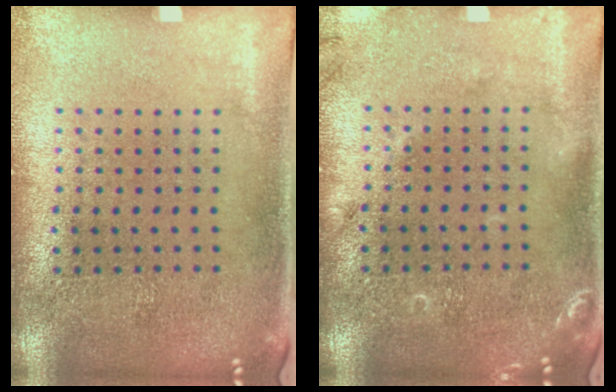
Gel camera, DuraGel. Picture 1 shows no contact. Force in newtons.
{"total": 1.5, "press": 1.5, "slide": 0.3}